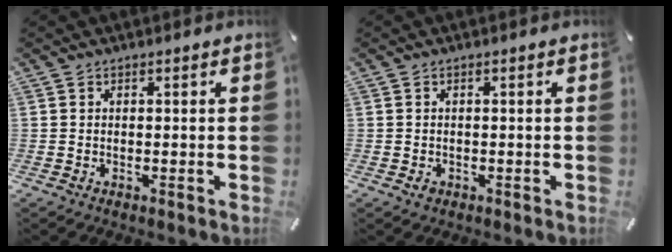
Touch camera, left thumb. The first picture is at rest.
{"total": 1.0, "force": [-0.2, 0.7, 0.8], "torque": [-0.015, 0.001, -0.004]}